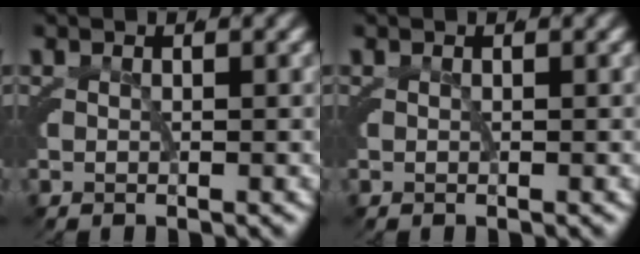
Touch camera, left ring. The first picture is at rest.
{"total": 0.0}